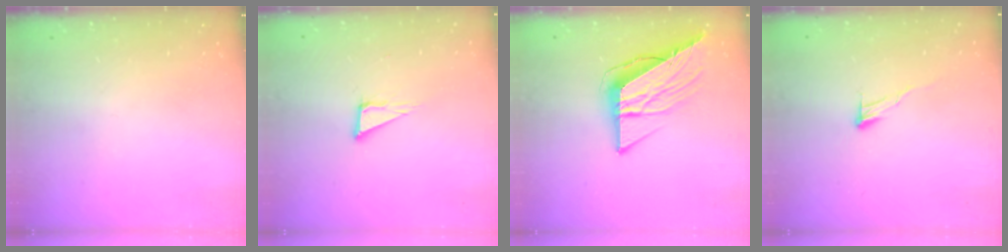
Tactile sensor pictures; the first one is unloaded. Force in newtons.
{"total": 5.9, "press": 5.8, "slide": 1.3}
{"total": 11.4, "press": 11.3, "slide": 1.3}
{"total": 6.5, "press": 6.5, "slide": 0.4}